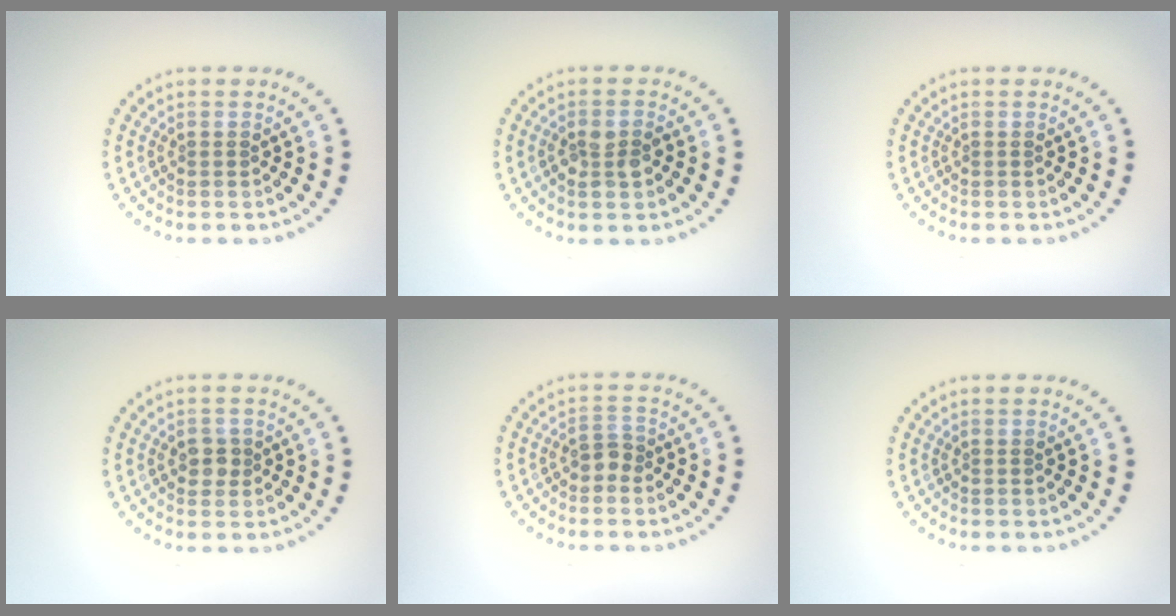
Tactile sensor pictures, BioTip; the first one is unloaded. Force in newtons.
{"total": 2.5, "press": 2.4, "slide": 0.6}
{"total": 0.0}
{"total": 1.8, "press": 1.8, "slide": 0.4}
{"total": 1.5, "press": 1.3, "slide": 0.8}
{"total": 0.0}